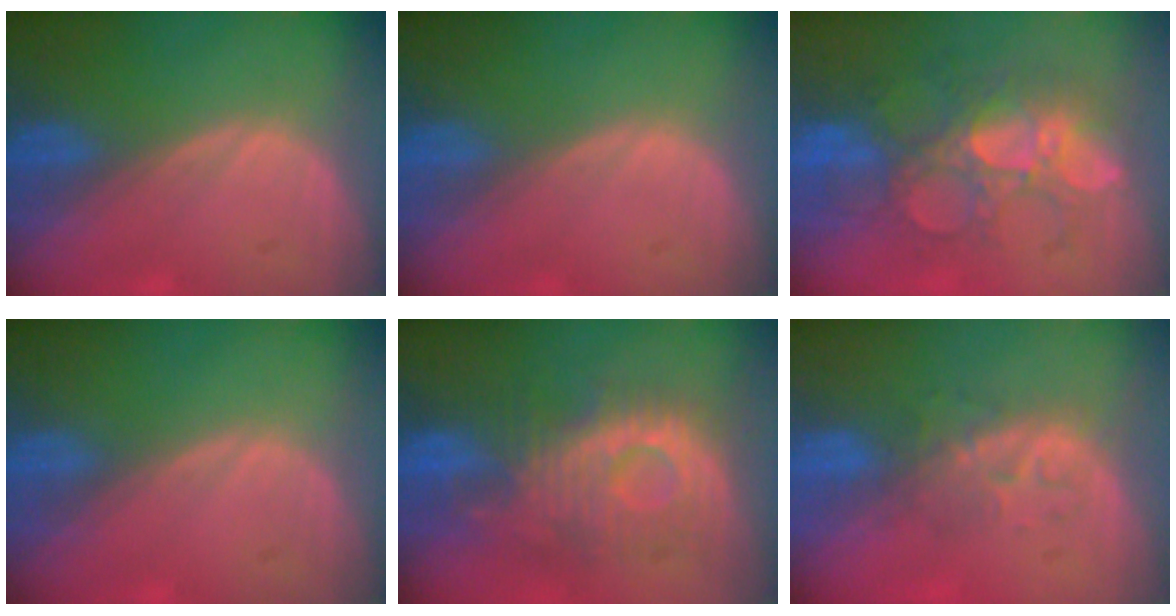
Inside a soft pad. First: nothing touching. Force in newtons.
{"total": 0.0}
{"total": 9.8, "press": 9.2, "slide": 3.4}
{"total": 0.0}
{"total": 10.2, "press": 9.9, "slide": 2.6}
{"total": 4.6, "press": 4.5, "slide": 1.1}